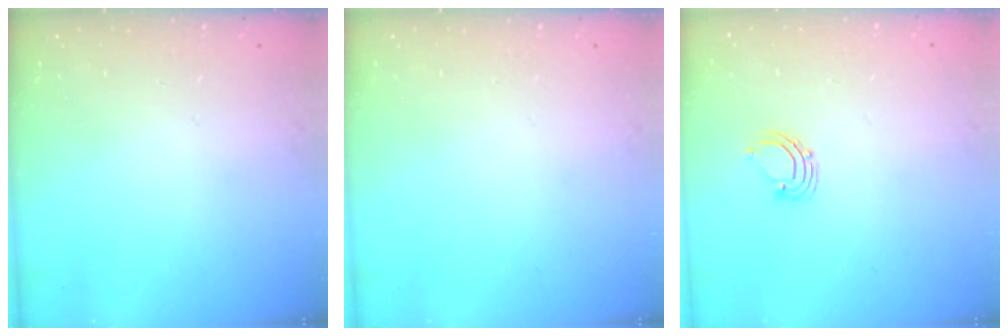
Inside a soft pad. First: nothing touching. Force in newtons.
{"total": 0.0}
{"total": 2.9, "press": 2.9, "slide": 0.2}